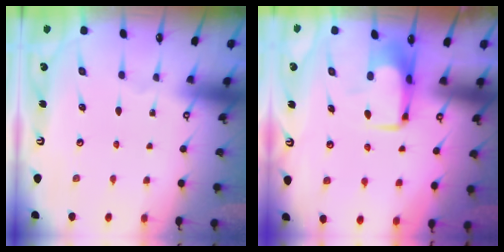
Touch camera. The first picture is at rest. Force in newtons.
{"total": 5.7, "press": 5.6, "slide": 1.1}